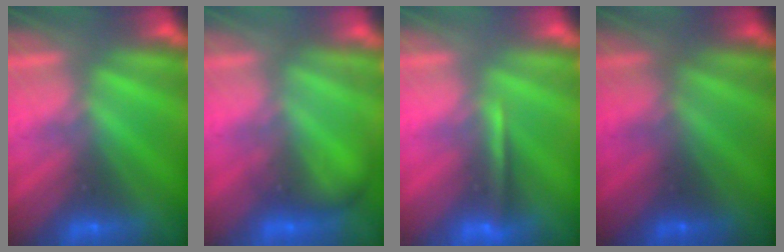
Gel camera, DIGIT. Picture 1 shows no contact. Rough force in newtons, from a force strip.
{"total": 1.8}
{"total": 1.3}
{"total": 1.8}